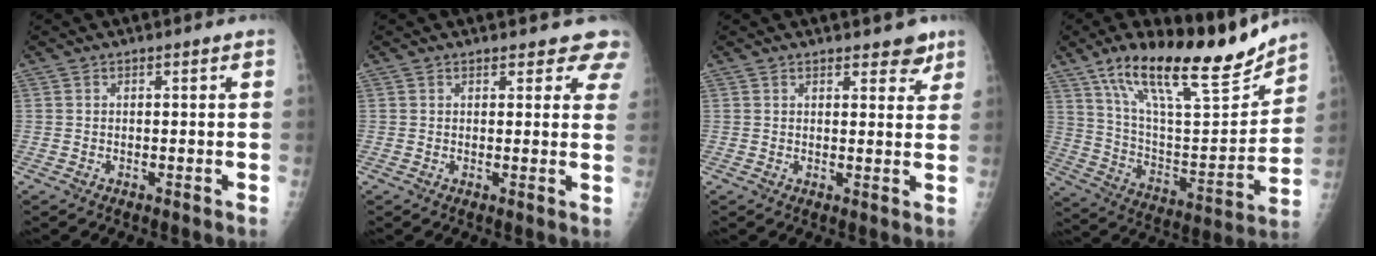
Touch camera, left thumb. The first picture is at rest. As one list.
[{"total": 5.4, "force": [4.9, 2.2, 0.5], "torque": [0.041, -0.020, 0.030]}, {"total": 4.0, "force": [3.0, 1.8, 1.9], "torque": [0.002, -0.016, 0.038]}, {"total": 24.7, "force": [17.6, 7.1, 15.9], "torque": [-0.228, -0.068, 0.301]}]